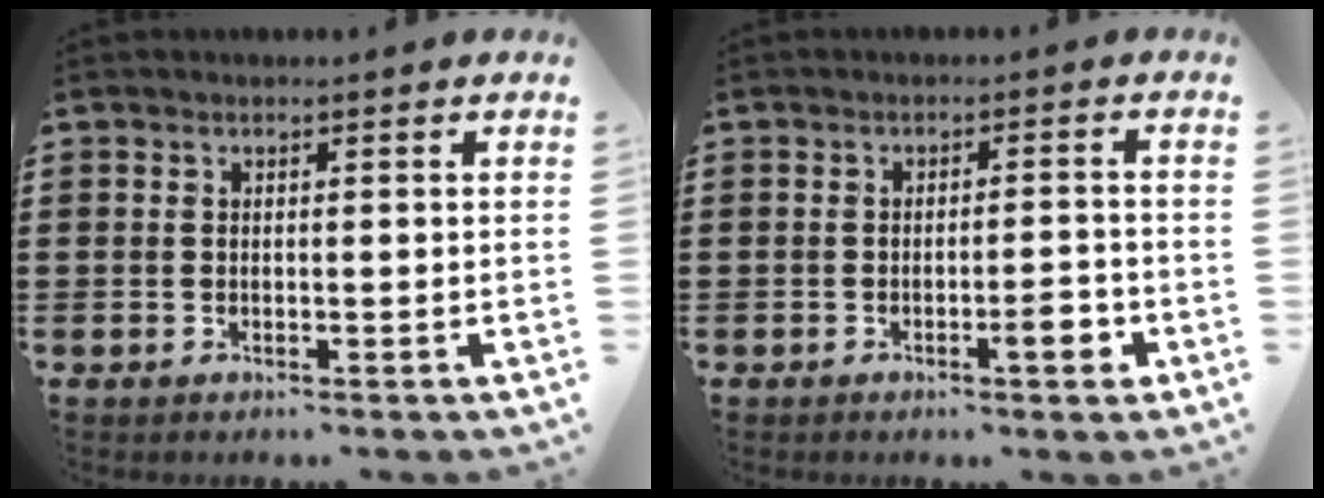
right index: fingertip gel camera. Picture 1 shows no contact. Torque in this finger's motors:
{"motor_torque": [0.70, -0.52, 0.19, 0.09]}